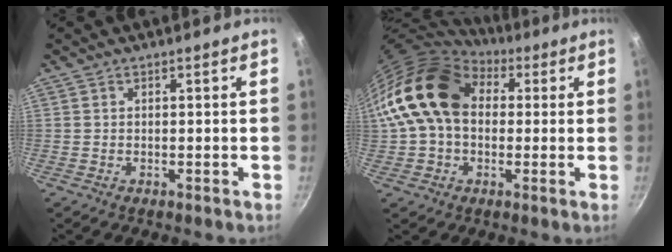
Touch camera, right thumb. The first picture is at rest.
{"total": 17.6, "force": [3.5, 12.8, 11.7], "torque": [-0.188, 0.030, 0.051]}